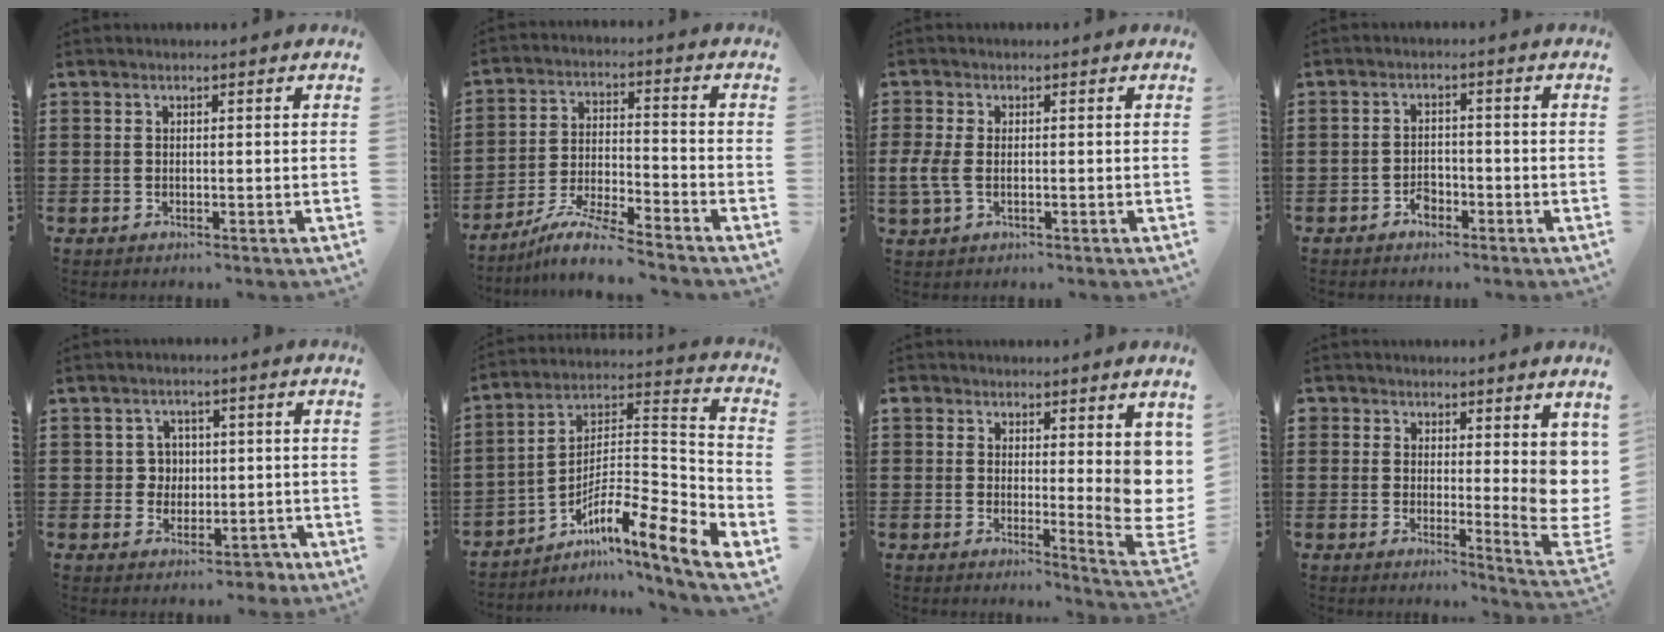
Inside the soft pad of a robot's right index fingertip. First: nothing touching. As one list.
[{"total": 7.3, "force": [-6.6, 0.1, 3.0], "torque": [-0.064, -0.004, -0.129]}, {"total": 3.6, "force": [-0.7, 2.1, 2.8], "torque": [-0.075, -0.004, -0.019]}, {"total": 2.4, "force": [-1.6, 1.4, 1.2], "torque": [-0.025, 0.002, -0.033]}, {"total": 3.4, "force": [-0.7, 3.1, 1.2], "torque": [-0.035, 0.006, -0.018]}, {"total": 9.3, "force": [-6.5, 1.0, 6.6], "torque": [-0.113, -0.013, -0.132]}, {"total": 7.1, "force": [2.8, 3.8, 5.4], "torque": [-0.065, -0.028, 0.055]}, {"total": 6.0, "force": [2.7, 3.2, 4.2], "torque": [-0.047, -0.029, 0.051]}]